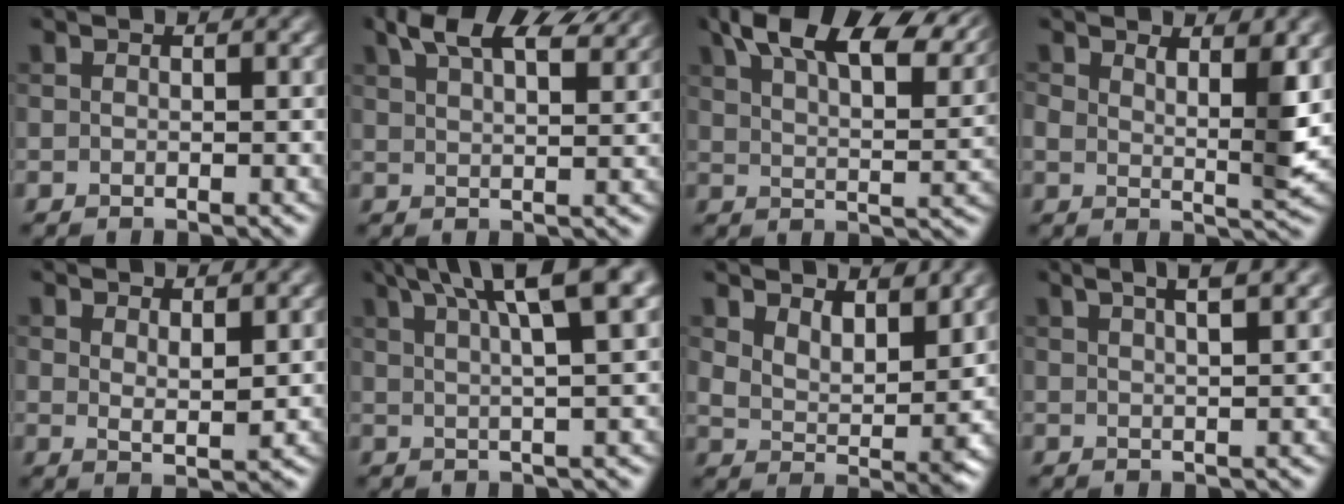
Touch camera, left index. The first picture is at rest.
{"total": 8.2, "force": [6.0, 2.7, 4.9], "torque": [-0.076, 0.025, 0.082]}
{"total": 13.6, "force": [9.1, 5.0, 8.8], "torque": [-0.127, 0.034, 0.128]}
{"total": 3.3, "force": [1.8, 1.0, 2.6], "torque": [-0.044, -0.008, 0.032]}
{"total": 2.1, "force": [1.2, 0.5, 1.6], "torque": [-0.027, -0.008, 0.023]}
{"total": 9.2, "force": [5.0, 2.0, 7.5], "torque": [-0.071, 0.036, 0.060]}
{"total": 4.6, "force": [3.2, 1.9, 2.7], "torque": [-0.045, -0.010, 0.052]}
{"total": 5.4, "force": [3.2, 1.9, 3.9], "torque": [-0.026, 0.027, 0.016]}